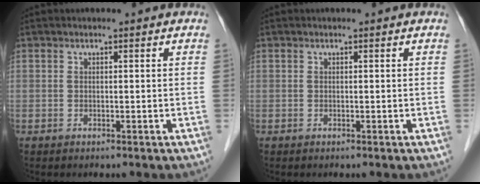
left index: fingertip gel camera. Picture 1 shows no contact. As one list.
[{"total": 0.0}]